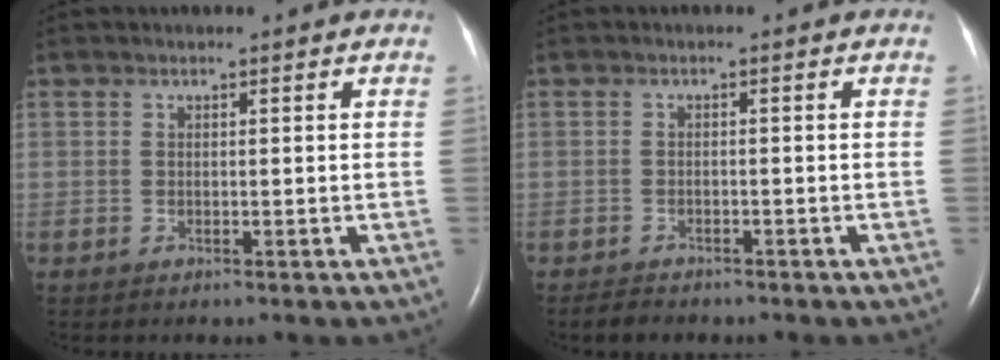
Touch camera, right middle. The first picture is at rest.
{"total": 2.0, "force": [-1.8, 0.7, 0.5], "torque": [-0.018, -0.005, -0.026]}